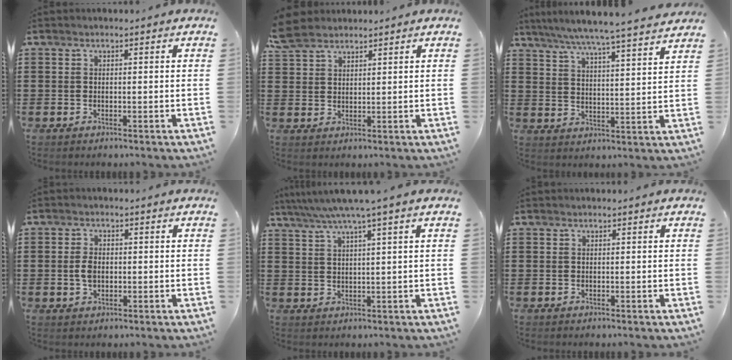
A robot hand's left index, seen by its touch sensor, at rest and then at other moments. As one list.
[{"total": 4.9, "force": [4.1, 2.1, 1.7], "torque": [-0.048, 0.002, 0.078]}, {"total": 6.0, "force": [5.4, -0.9, 2.4], "torque": [-0.067, -0.036, 0.090]}, {"total": 2.9, "force": [-0.1, 1.7, 2.3], "torque": [-0.054, 0.001, -0.005]}, {"total": 4.6, "force": [3.1, -0.6, 3.4], "torque": [-0.075, -0.008, 0.051]}, {"total": 0.0}]